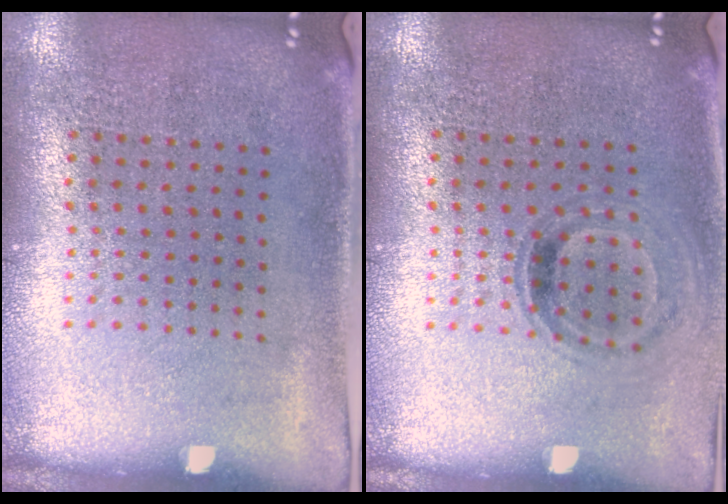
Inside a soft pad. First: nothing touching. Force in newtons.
{"total": 0.9, "press": 0.8, "slide": 0.4}